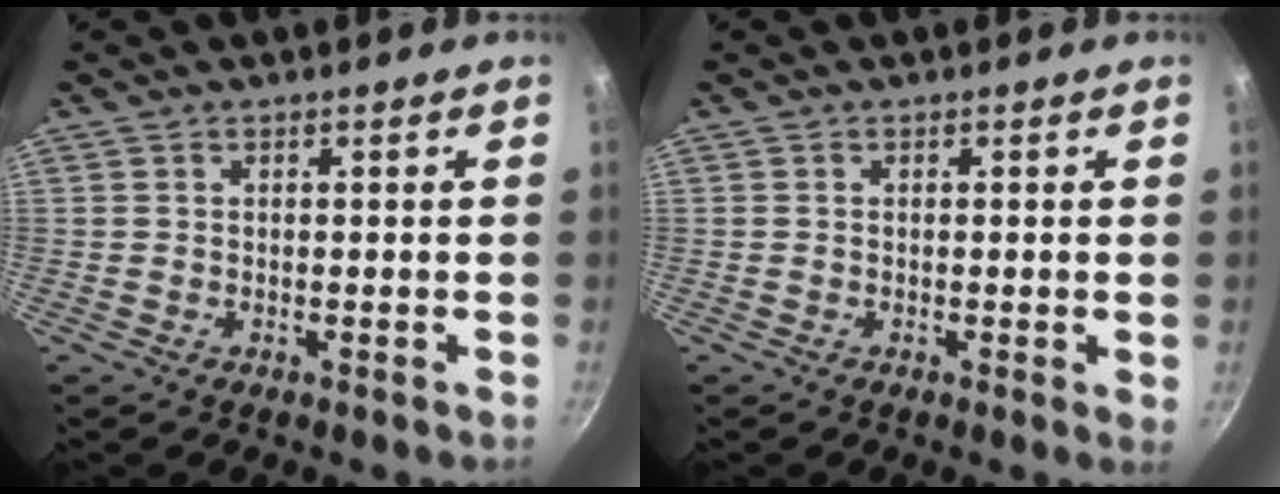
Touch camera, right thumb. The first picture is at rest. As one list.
[{"total": 1.2, "force": [0.0, 0.3, 1.2], "torque": [-0.016, -0.003, -0.003]}]